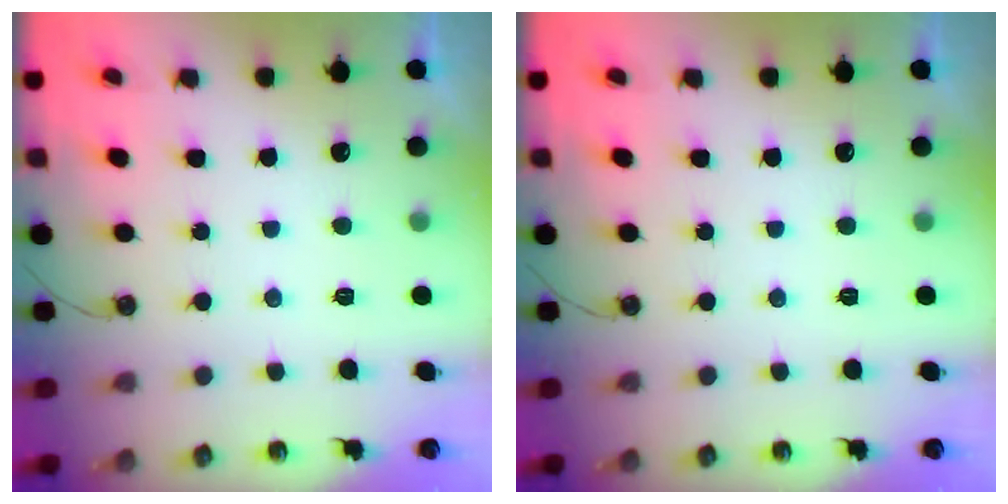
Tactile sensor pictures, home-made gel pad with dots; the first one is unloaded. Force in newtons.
{"total": 0.0}